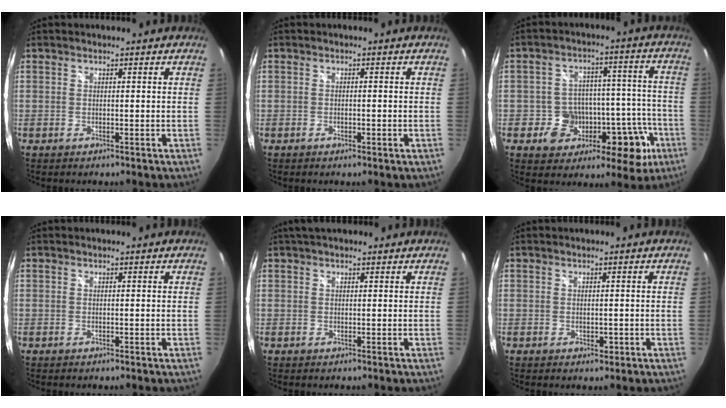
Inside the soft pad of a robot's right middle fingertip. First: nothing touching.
{"total": 1.3, "force": [-0.6, 0.3, 1.0], "torque": [-0.016, -0.001, -0.012]}
{"total": 14.6, "force": [-6.3, 10.7, 7.7], "torque": [-0.116, 0.032, -0.073]}
{"total": 0.0}
{"total": 3.9, "force": [2.8, 1.5, 2.2], "torque": [-0.033, 0.015, 0.039]}
{"total": 1.2, "force": [-0.3, 0.9, 0.7], "torque": [-0.007, -0.003, -0.004]}